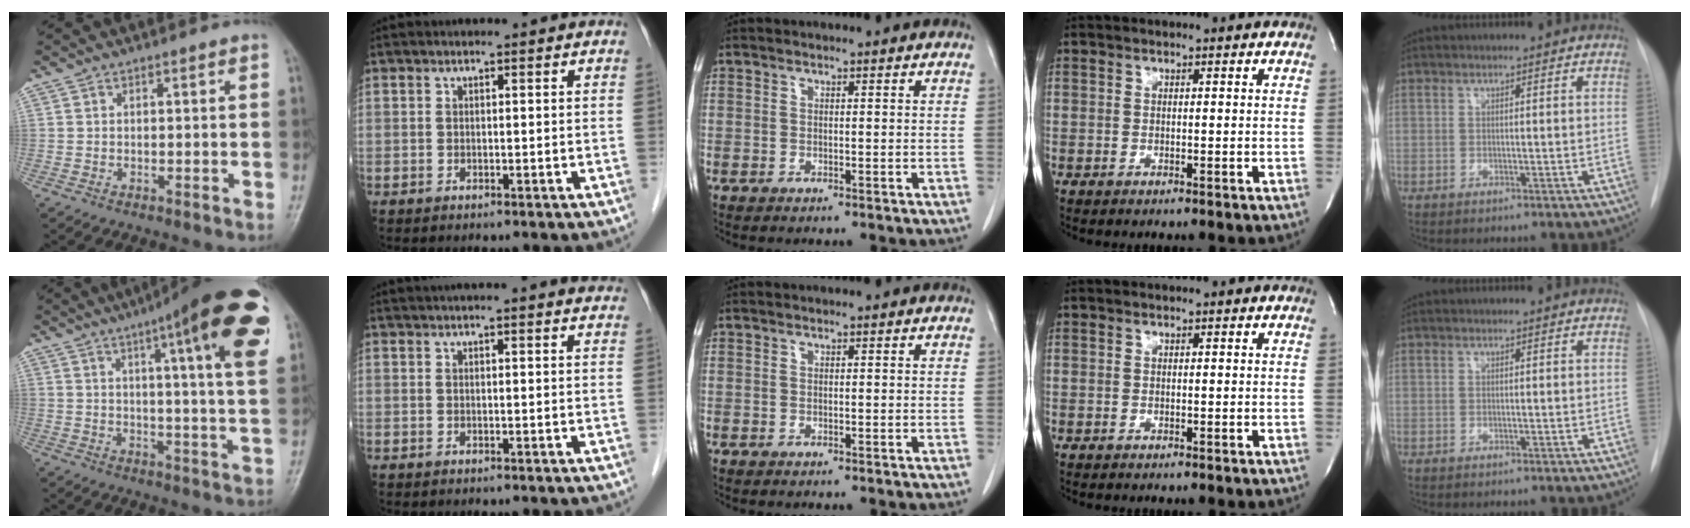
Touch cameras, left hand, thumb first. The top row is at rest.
{"thumb": {"total": 20.7, "force": [9.4, 3.0, 18.1], "torque": [-0.236, -0.021, 0.118]}, "index": {"total": 14.0, "force": [12.7, 1.0, 5.8], "torque": [-0.078, 0.029, 0.150]}}